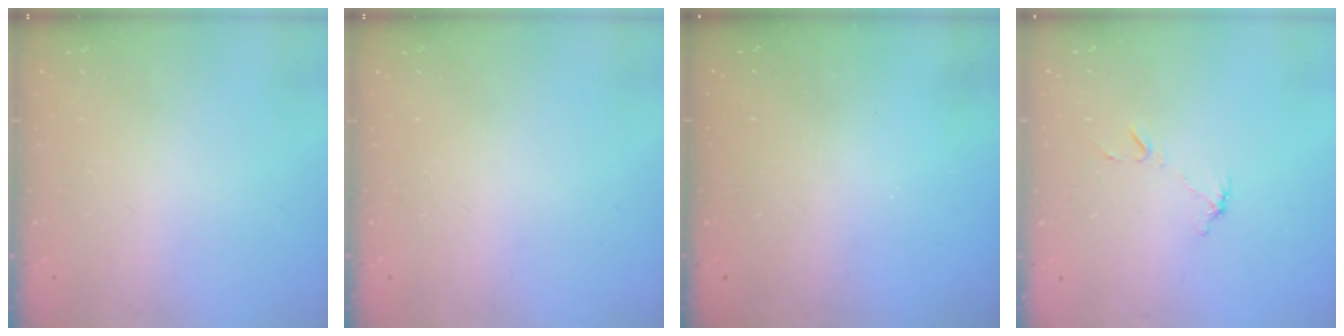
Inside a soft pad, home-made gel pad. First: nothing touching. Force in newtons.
{"total": 0.0}
{"total": 3.0, "press": 3.0, "slide": 0.1}
{"total": 5.9, "press": 5.9, "slide": 0.4}